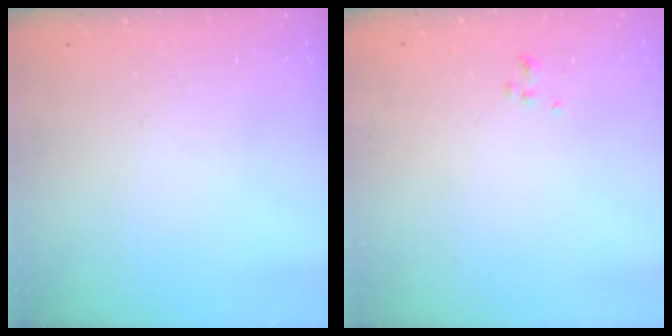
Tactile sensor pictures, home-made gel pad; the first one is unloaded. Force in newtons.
{"total": 0.9, "press": 0.8, "slide": 0.3}